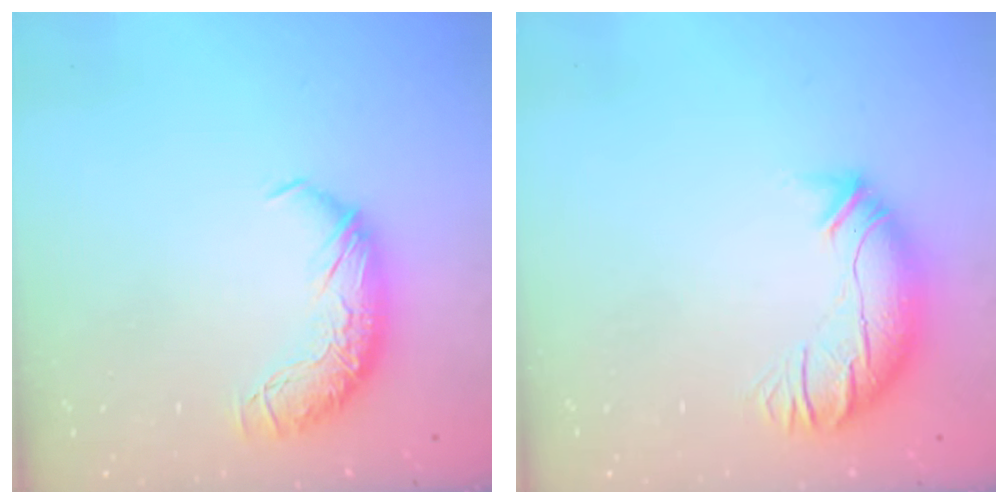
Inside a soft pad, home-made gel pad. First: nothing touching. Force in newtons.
{"total": 2.5, "press": 0.8, "slide": 2.4}